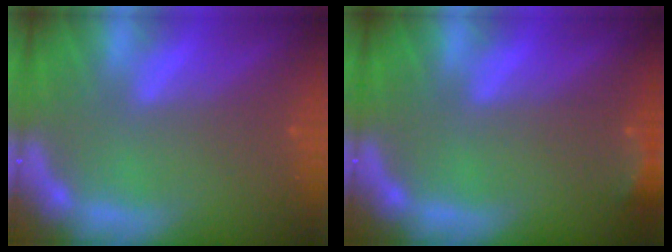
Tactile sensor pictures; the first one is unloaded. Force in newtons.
{"total": 2.4}